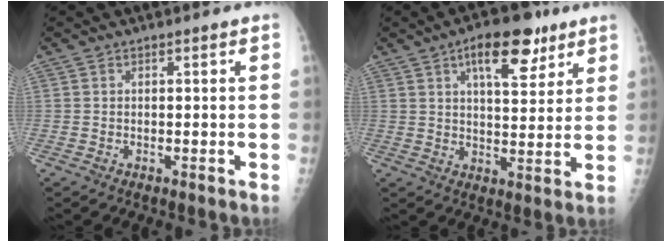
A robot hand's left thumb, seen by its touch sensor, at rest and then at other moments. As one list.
[{"total": 11.3, "force": [6.2, 4.9, 8.1], "torque": [-0.090, -0.024, 0.091]}]